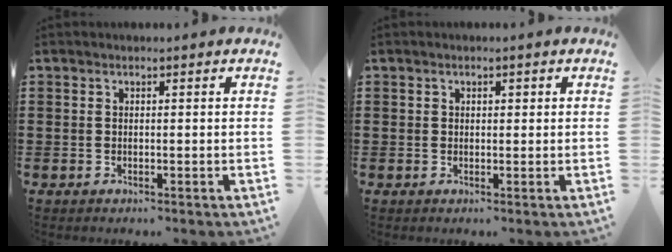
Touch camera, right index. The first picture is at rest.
{"total": 0.9, "force": [0.4, 0.6, 0.4], "torque": [-0.008, 0.005, 0.008]}